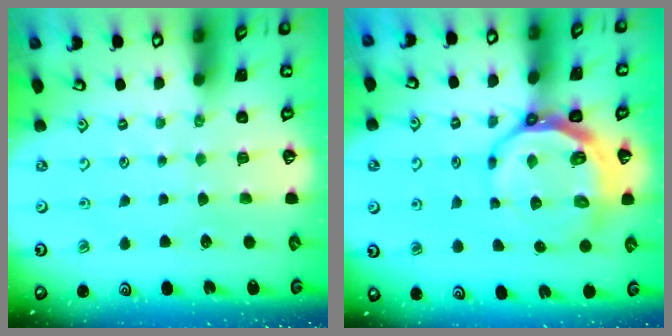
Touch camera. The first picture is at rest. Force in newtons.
{"total": 10.7, "press": 10.0, "slide": 3.8}